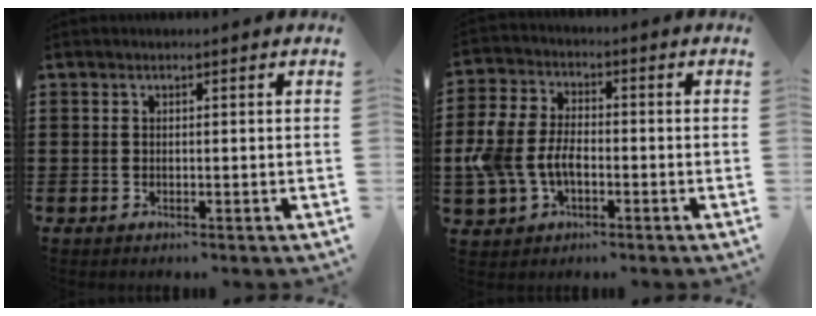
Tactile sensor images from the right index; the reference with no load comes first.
{"total": 7.2, "force": [-2.0, 4.8, 4.9], "torque": [-0.139, -0.001, -0.047]}